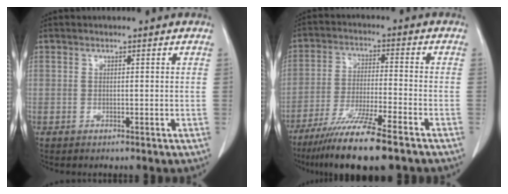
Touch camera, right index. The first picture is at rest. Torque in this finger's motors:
{"motor_torque": [1.25, -0.89, 0.69, 0.21]}